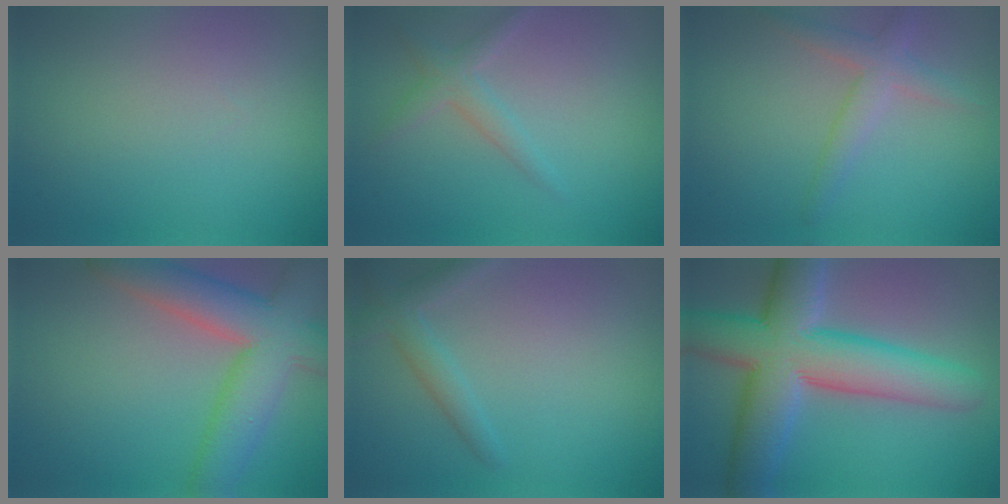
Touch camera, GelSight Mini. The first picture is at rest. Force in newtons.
{"total": 1.9, "press": 1.9, "slide": 0.1}
{"total": 2.8, "press": 2.7, "slide": 0.3}
{"total": 8.8, "press": 8.8, "slide": 0.6}
{"total": 2.4, "press": 2.3, "slide": 0.1}
{"total": 11.2, "press": 11.1, "slide": 0.7}